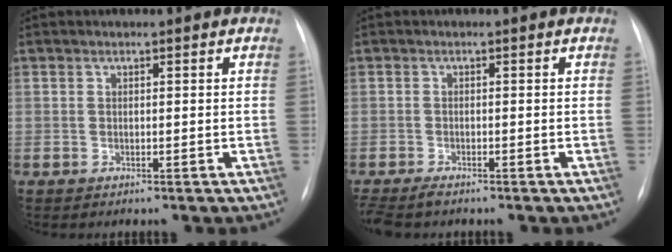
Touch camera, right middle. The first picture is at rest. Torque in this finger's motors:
{"motor_torque": [0.30, -0.33, 0.01, 0.01]}